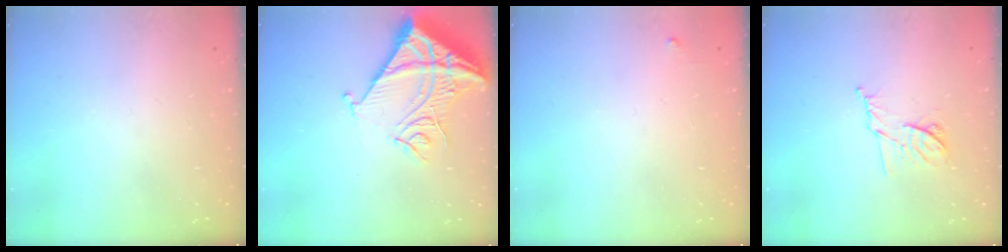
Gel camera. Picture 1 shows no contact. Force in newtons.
{"total": 16.8, "press": 16.6, "slide": 2.1}
{"total": 3.6, "press": 3.6, "slide": 0.4}
{"total": 9.4, "press": 9.4, "slide": 0.7}